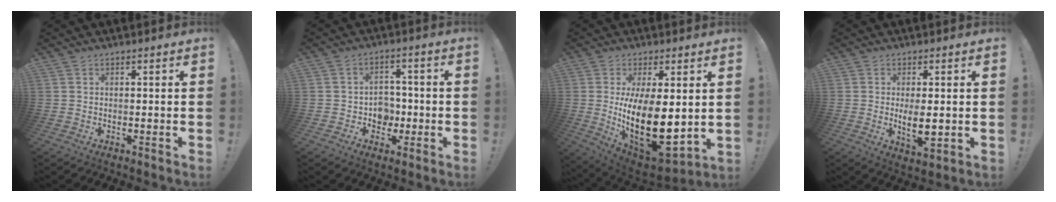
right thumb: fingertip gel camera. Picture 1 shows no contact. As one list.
[{"total": 6.6, "force": [-0.7, 6.1, 2.5], "torque": [-0.034, 0.004, -0.008]}, {"total": 21.1, "force": [0.0, 9.9, 18.6], "torque": [-0.319, -0.034, 0.019]}, {"total": 7.1, "force": [0.1, 2.5, 6.6], "torque": [-0.116, -0.014, 0.001]}]